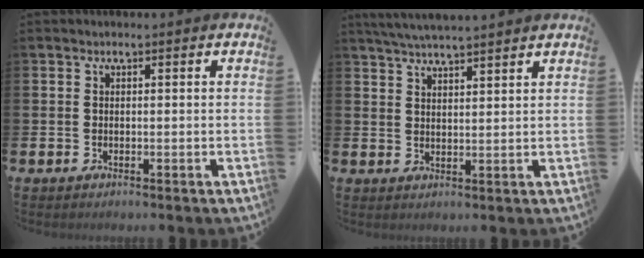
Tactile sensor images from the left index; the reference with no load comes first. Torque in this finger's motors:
{"motor_torque": [0.14, -0.32, 0.81, 0.21]}